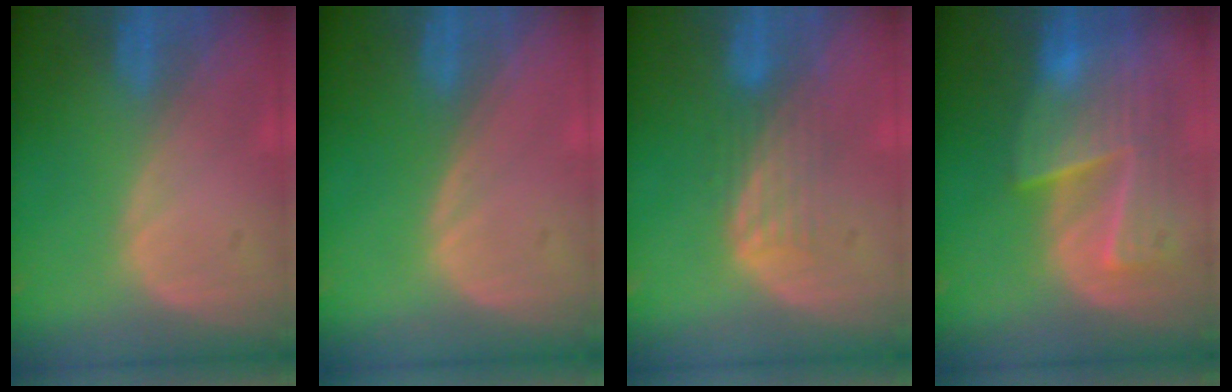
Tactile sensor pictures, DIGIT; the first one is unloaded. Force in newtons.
{"total": 0.0}
{"total": 4.3, "press": 3.6, "slide": 2.3}
{"total": 9.3, "press": 8.3, "slide": 4.2}